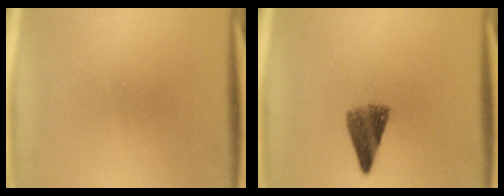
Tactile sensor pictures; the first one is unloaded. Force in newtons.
{"total": 5.4}